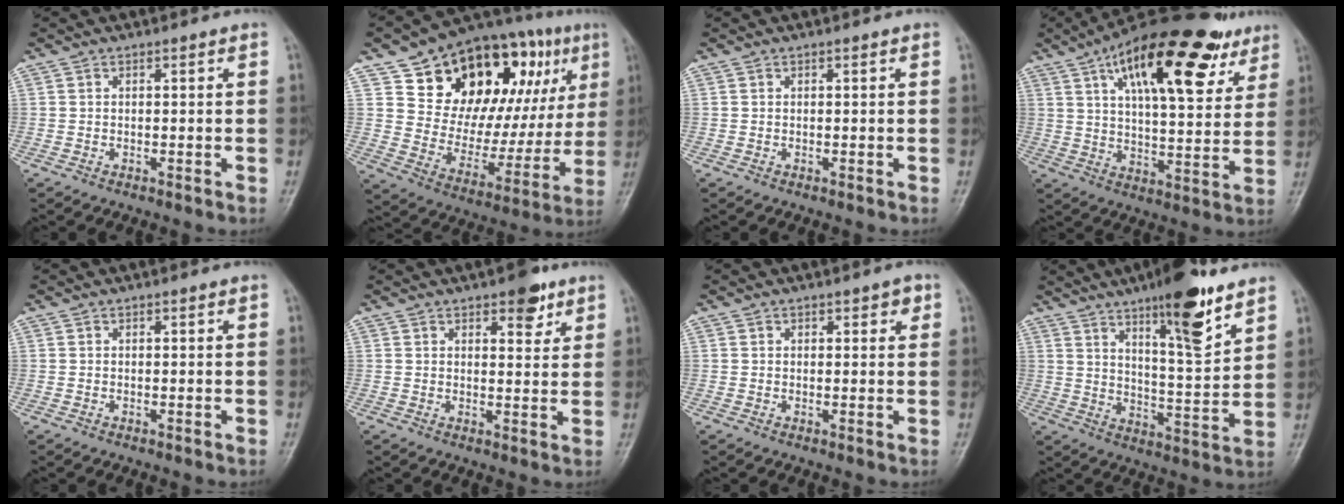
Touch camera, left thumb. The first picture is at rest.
{"total": 27.7, "force": [12.4, 15.4, 19.3], "torque": [-0.231, -0.003, 0.204]}
{"total": 0.0}
{"total": 25.7, "force": [13.0, 10.4, 19.5], "torque": [-0.271, -0.015, 0.201]}
{"total": 0.0}
{"total": 5.5, "force": [3.4, 2.6, 3.5], "torque": [-0.025, -0.016, 0.042]}
{"total": 2.1, "force": [1.1, 1.3, 1.2], "torque": [0.002, -0.002, 0.012]}
{"total": 16.7, "force": [10.8, 3.3, 12.4], "torque": [-0.178, -0.065, 0.180]}